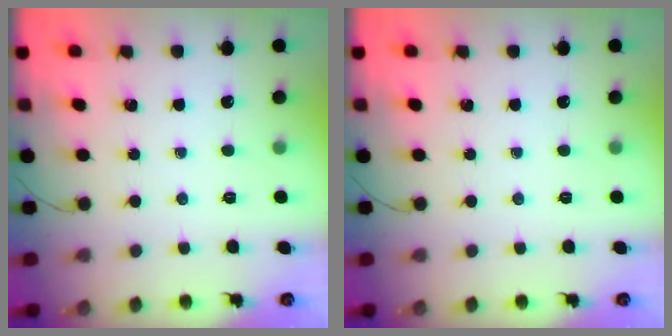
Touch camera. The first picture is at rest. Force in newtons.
{"total": 0.0}